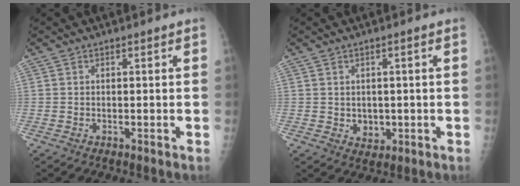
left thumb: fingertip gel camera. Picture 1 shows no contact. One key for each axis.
{"total": 3.3, "fx": -0.2, "fy": 2.7, "fz": 2.0, "tx": -0.012, "ty": -0.002, "tz": 0.006}